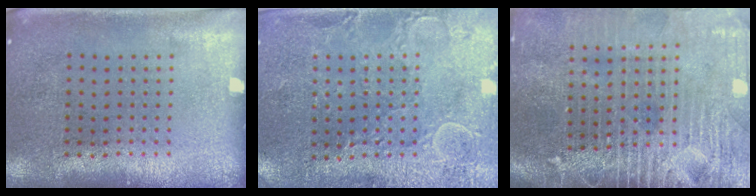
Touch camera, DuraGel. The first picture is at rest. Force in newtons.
{"total": 2.8, "press": 2.8, "slide": 0.5}
{"total": 4.3, "press": 3.7, "slide": 2.2}